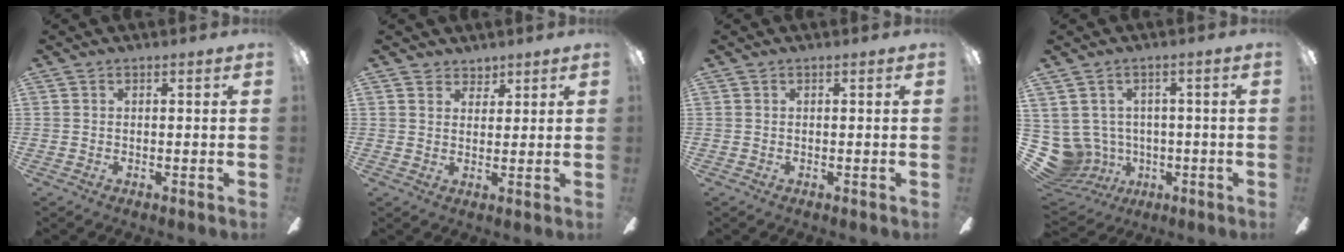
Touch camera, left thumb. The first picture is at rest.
{"total": 3.3, "force": [2.6, 2.1, -0.1], "torque": [0.006, -0.010, 0.046]}
{"total": 0.0}
{"total": 9.2, "force": [-0.7, 8.7, 2.9], "torque": [-0.122, -0.002, -0.006]}